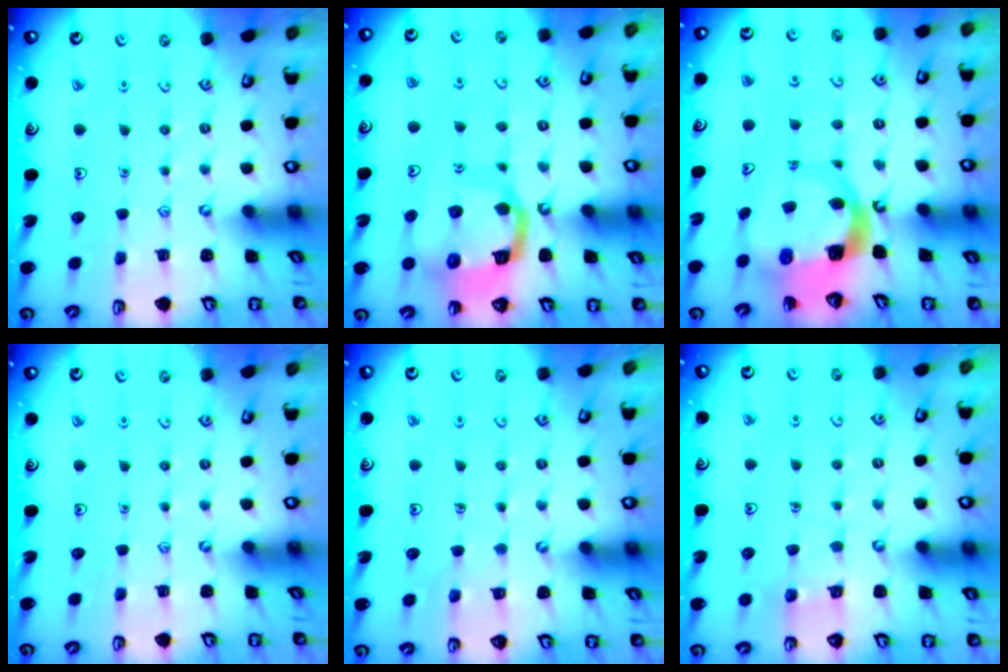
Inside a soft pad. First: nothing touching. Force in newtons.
{"total": 12.1, "press": 12.0, "slide": 1.4}
{"total": 6.8, "press": 6.7, "slide": 0.9}
{"total": 0.0}
{"total": 4.8, "press": 4.8, "slide": 0.4}
{"total": 3.4, "press": 3.4, "slide": 0.3}